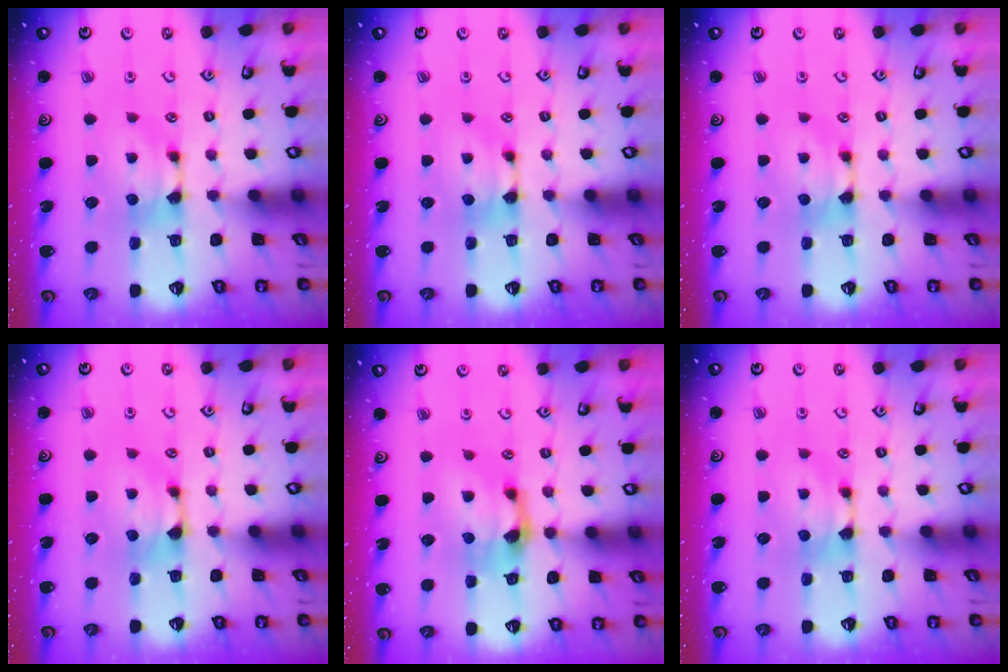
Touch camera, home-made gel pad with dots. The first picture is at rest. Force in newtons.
{"total": 0.6, "press": 0.1, "slide": 0.6}
{"total": 0.0}
{"total": 0.8, "press": 0.3, "slide": 0.7}
{"total": 3.2, "press": 2.6, "slide": 1.9}
{"total": 0.0}